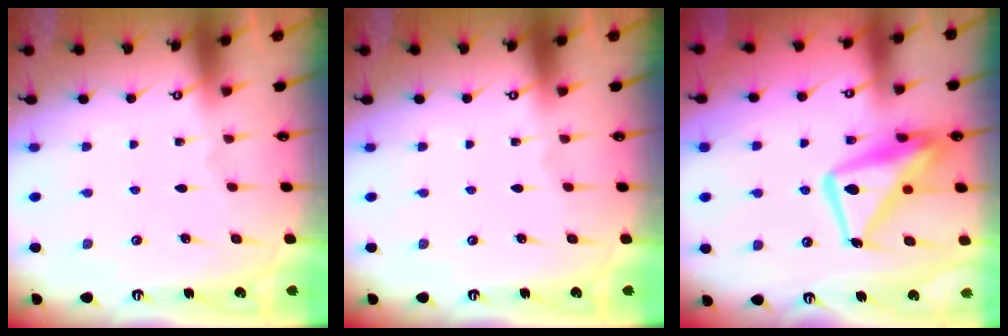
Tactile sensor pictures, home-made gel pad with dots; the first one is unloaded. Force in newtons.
{"total": 0.0}
{"total": 15.8, "press": 15.7, "slide": 1.6}